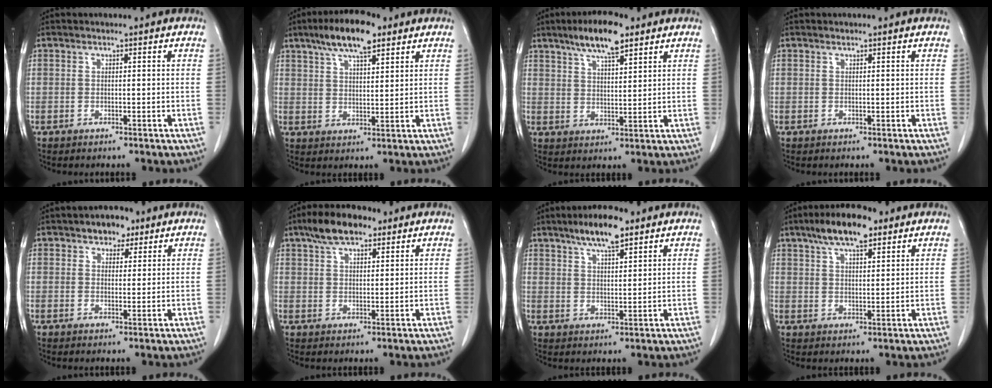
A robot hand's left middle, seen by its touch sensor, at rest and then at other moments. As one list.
[{"total": 9.3, "force": [6.2, 2.4, 6.5], "torque": [-0.119, 0.013, 0.104]}, {"total": 8.3, "force": [5.7, 1.8, 5.7], "torque": [-0.105, 0.009, 0.099]}, {"total": 0.0}, {"total": 3.8, "force": [2.5, 2.2, 1.7], "torque": [-0.024, 0.008, 0.038]}, {"total": 7.6, "force": [5.1, 3.0, 4.7], "torque": [-0.088, 0.019, 0.088]}, {"total": 7.4, "force": [5.1, 1.6, 5.1], "torque": [-0.095, 0.007, 0.088]}, {"total": 8.8, "force": [5.8, 2.5, 6.1], "torque": [-0.110, 0.014, 0.098]}]